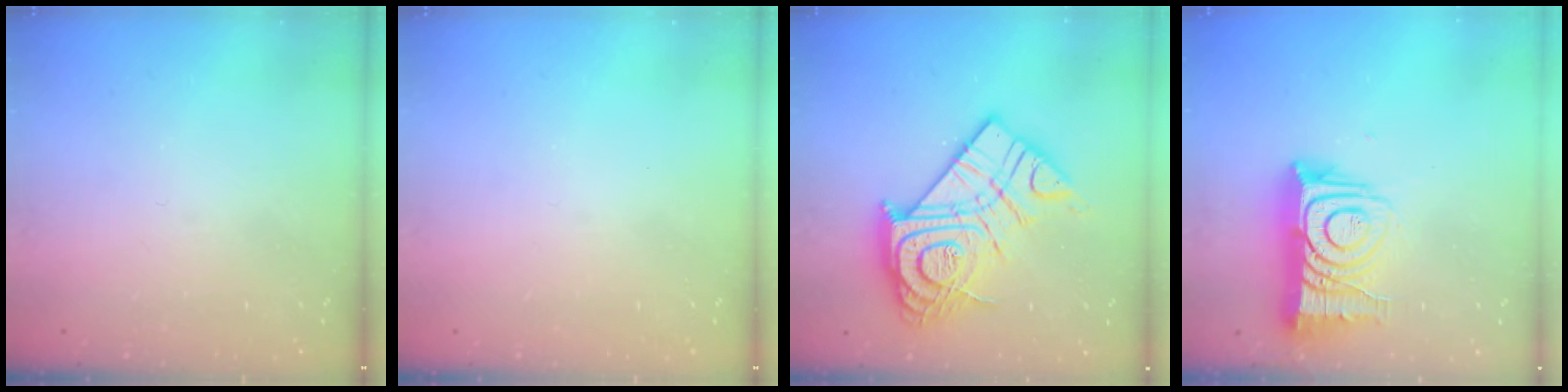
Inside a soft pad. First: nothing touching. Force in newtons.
{"total": 0.0}
{"total": 24.3, "press": 24.1, "slide": 2.4}
{"total": 14.2, "press": 14.2, "slide": 1.2}